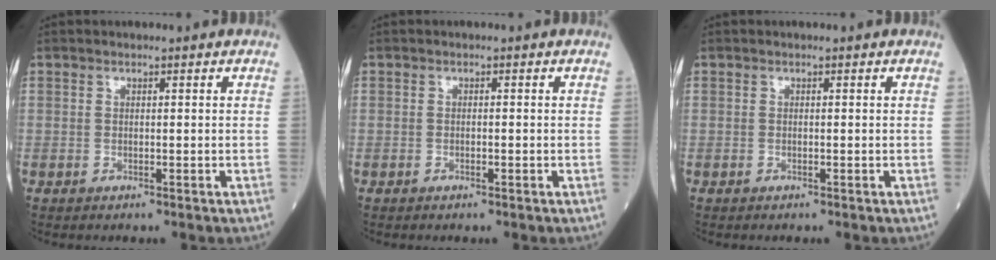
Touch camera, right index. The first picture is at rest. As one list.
[{"total": 0.5, "force": [-0.2, 0.1, 0.5], "torque": [-0.012, -0.001, -0.001]}, {"total": 0.0}]